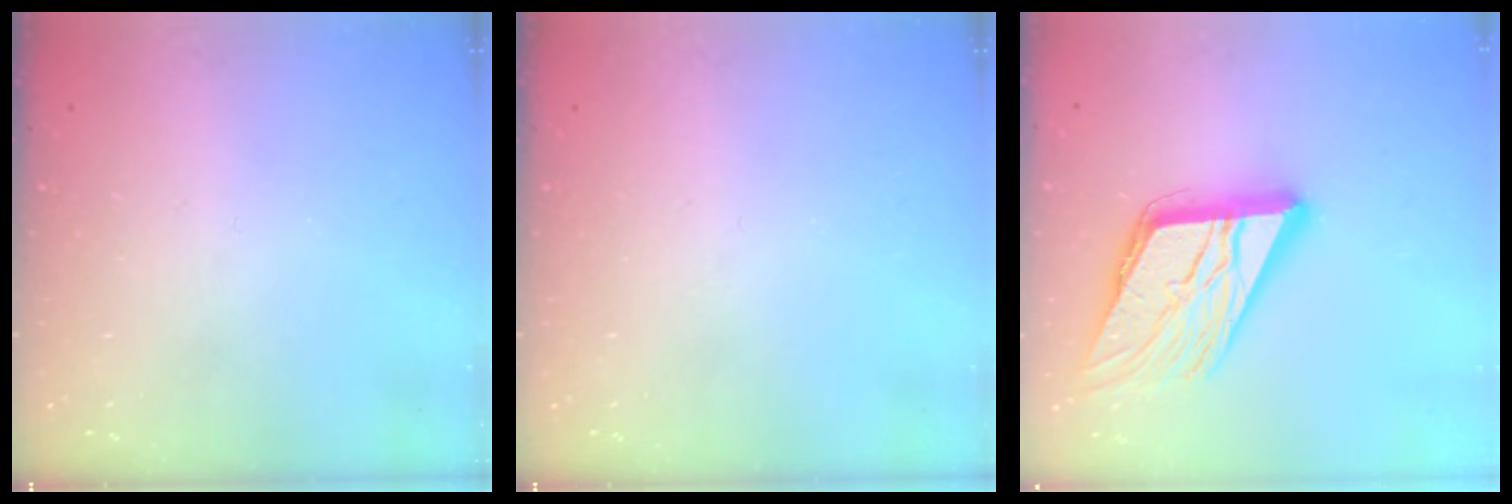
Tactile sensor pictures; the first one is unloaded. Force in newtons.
{"total": 0.0}
{"total": 18.6, "press": 18.4, "slide": 2.2}